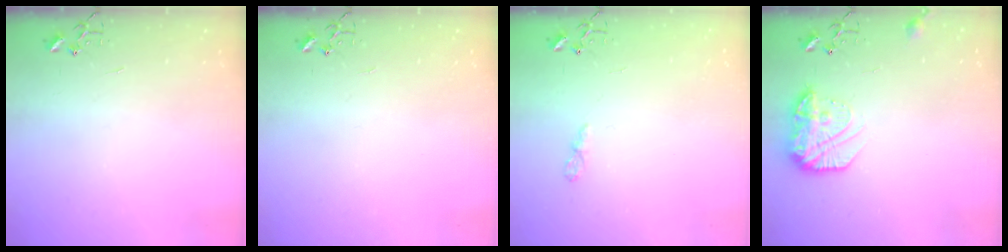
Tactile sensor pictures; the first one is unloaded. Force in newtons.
{"total": 0.0}
{"total": 4.8, "press": 4.7, "slide": 0.6}
{"total": 13.9, "press": 13.8, "slide": 0.8}